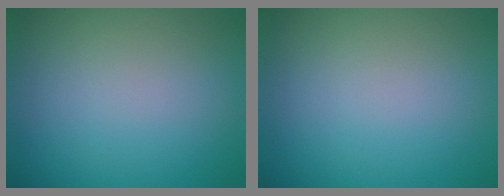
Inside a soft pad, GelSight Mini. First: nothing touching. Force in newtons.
{"total": 0.0}